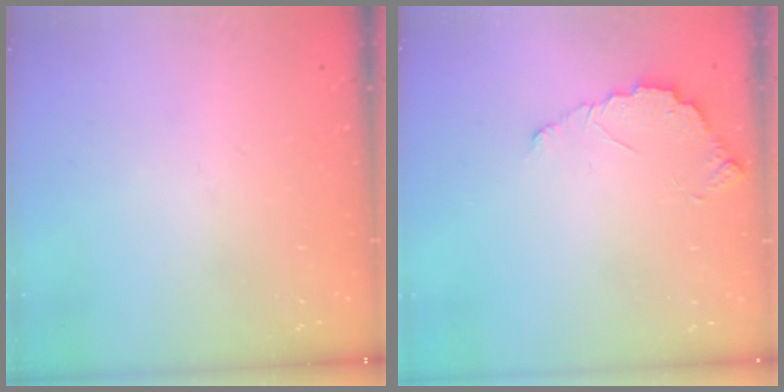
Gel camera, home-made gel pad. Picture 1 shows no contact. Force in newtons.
{"total": 4.6, "press": 4.6, "slide": 0.4}